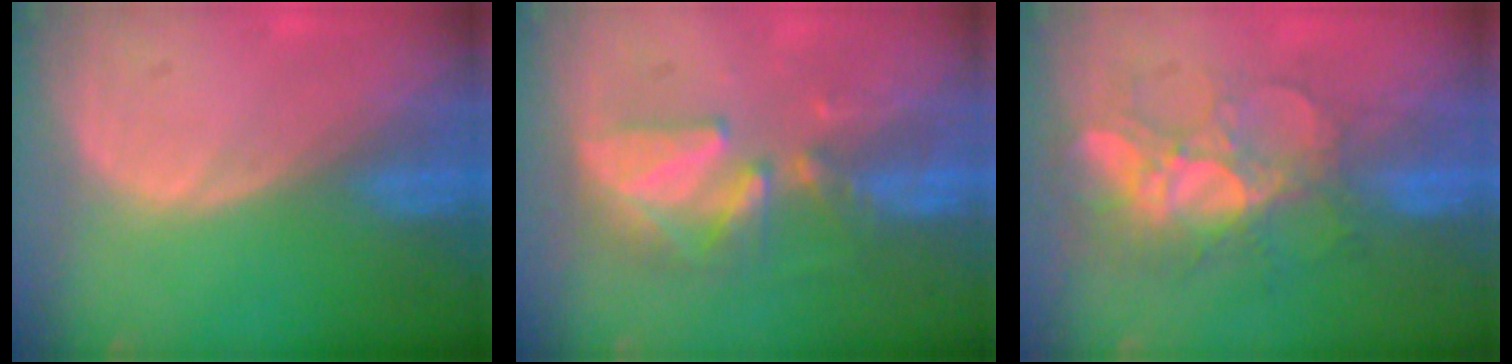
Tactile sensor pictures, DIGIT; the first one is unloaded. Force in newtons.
{"total": 7.6, "press": 7.3, "slide": 1.8}
{"total": 9.7, "press": 8.5, "slide": 4.6}